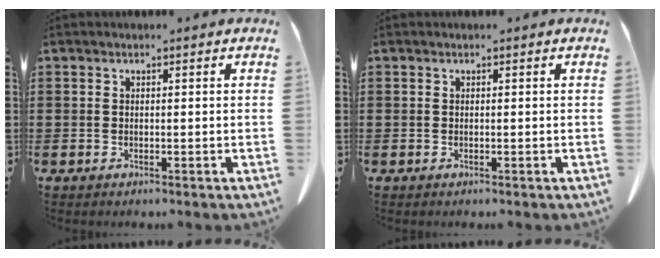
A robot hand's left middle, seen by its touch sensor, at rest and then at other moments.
{"total": 0.0}